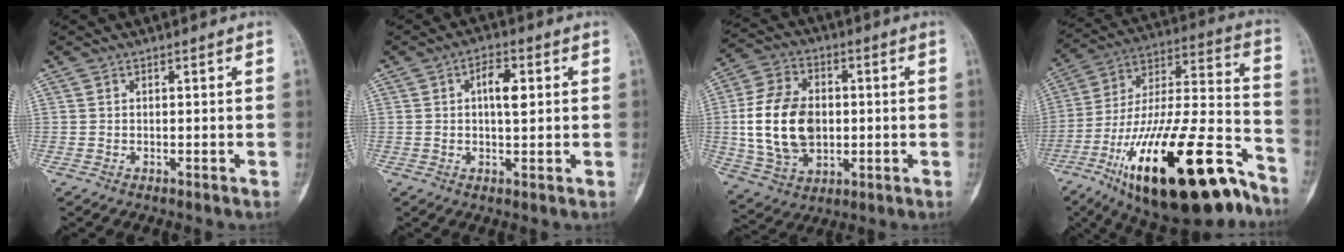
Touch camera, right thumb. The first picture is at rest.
{"total": 5.5, "force": [1.1, 2.3, 4.9], "torque": [-0.069, 0.002, 0.014]}
{"total": 16.8, "force": [0.0, 11.6, 12.2], "torque": [-0.212, 0.006, 0.008]}
{"total": 32.6, "force": [-18.0, 10.7, 24.9], "torque": [-0.398, 0.073, -0.293]}